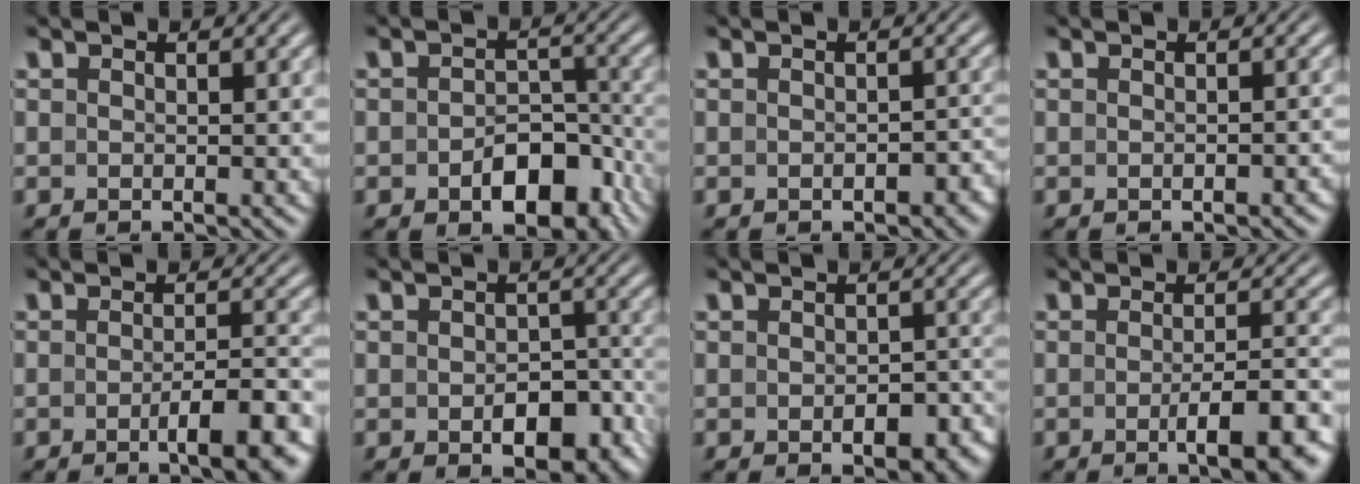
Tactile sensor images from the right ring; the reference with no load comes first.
{"total": 4.9, "force": [-2.7, 2.7, 3.1], "torque": [-0.032, -0.008, -0.034]}
{"total": 1.5, "force": [-1.4, 0.4, 0.4], "torque": [-0.009, -0.003, -0.022]}
{"total": 0.8, "force": [-0.7, 0.2, 0.3], "torque": [-0.007, 0.004, -0.013]}
{"total": 4.8, "force": [-2.7, 0.9, 3.9], "torque": [-0.044, -0.005, -0.044]}
{"total": 4.6, "force": [-2.2, 2.5, 3.2], "torque": [-0.038, -0.016, -0.022]}
{"total": 3.5, "force": [-2.1, 1.6, 2.3], "torque": [-0.027, -0.013, -0.028]}
{"total": 5.4, "force": [-2.8, 1.1, 4.4], "torque": [-0.054, -0.011, -0.042]}